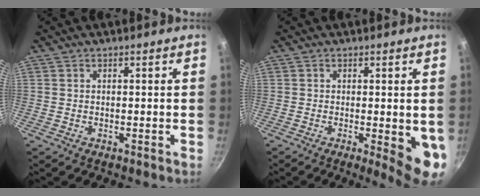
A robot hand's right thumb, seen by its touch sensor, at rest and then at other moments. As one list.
[{"total": 7.7, "force": [-1.0, 2.1, 7.3], "torque": [-0.078, -0.012, -0.008]}]